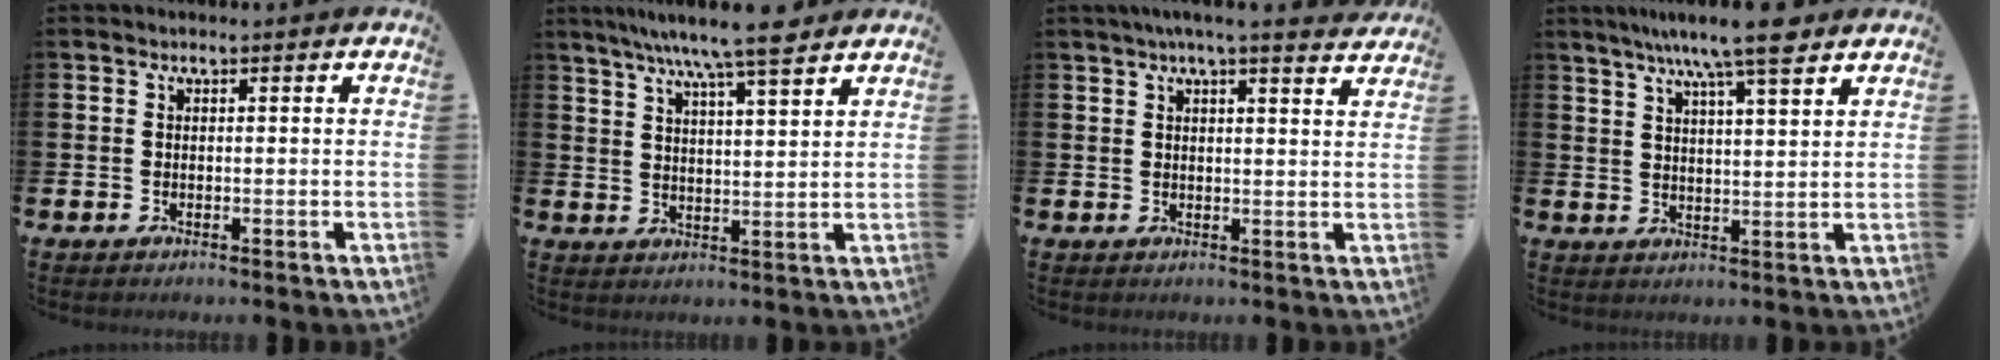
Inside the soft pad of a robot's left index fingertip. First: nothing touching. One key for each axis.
{"total": 8.3, "fx": 7.3, "fy": 0.4, "fz": 3.9, "tx": -0.087, "ty": -0.028, "tz": 0.127}
{"total": 4.1, "fx": 3.7, "fy": -0.5, "fz": 1.7, "tx": -0.035, "ty": -0.016, "tz": 0.063}
{"total": 8.8, "fx": 7.4, "fy": 0.9, "fz": 4.6, "tx": -0.091, "ty": -0.027, "tz": 0.128}